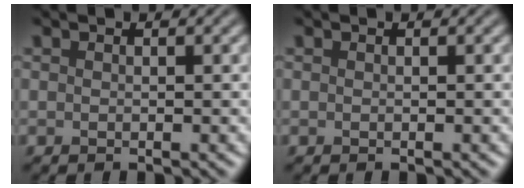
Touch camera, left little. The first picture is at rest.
{"total": 0.0}